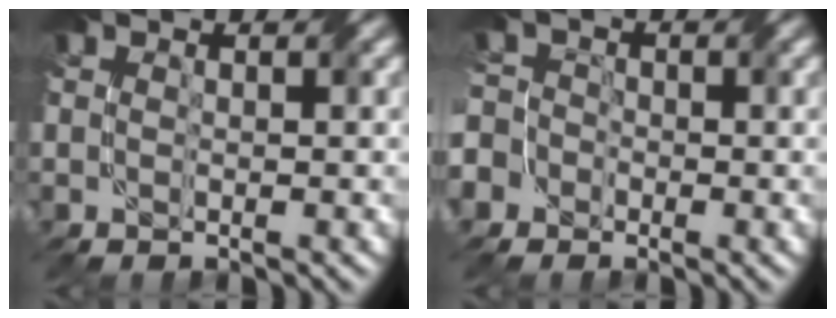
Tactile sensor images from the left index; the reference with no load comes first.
{"total": 5.7, "force": [-3.3, 4.4, 1.4], "torque": [-0.030, 0.003, -0.073]}